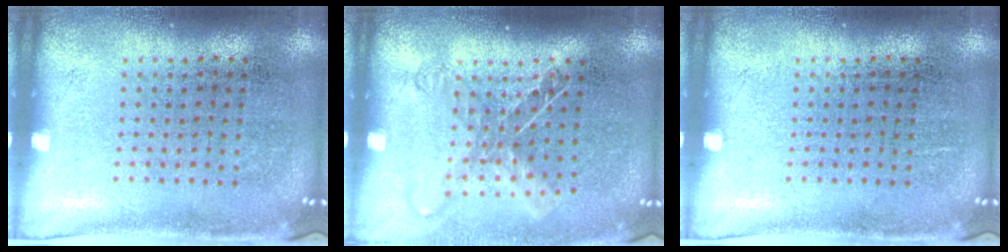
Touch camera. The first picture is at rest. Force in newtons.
{"total": 1.6, "press": 1.3, "slide": 1.0}
{"total": 0.0}